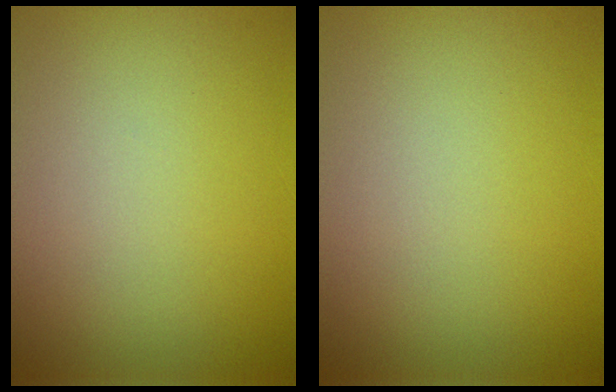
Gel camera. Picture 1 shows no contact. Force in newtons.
{"total": 0.0}